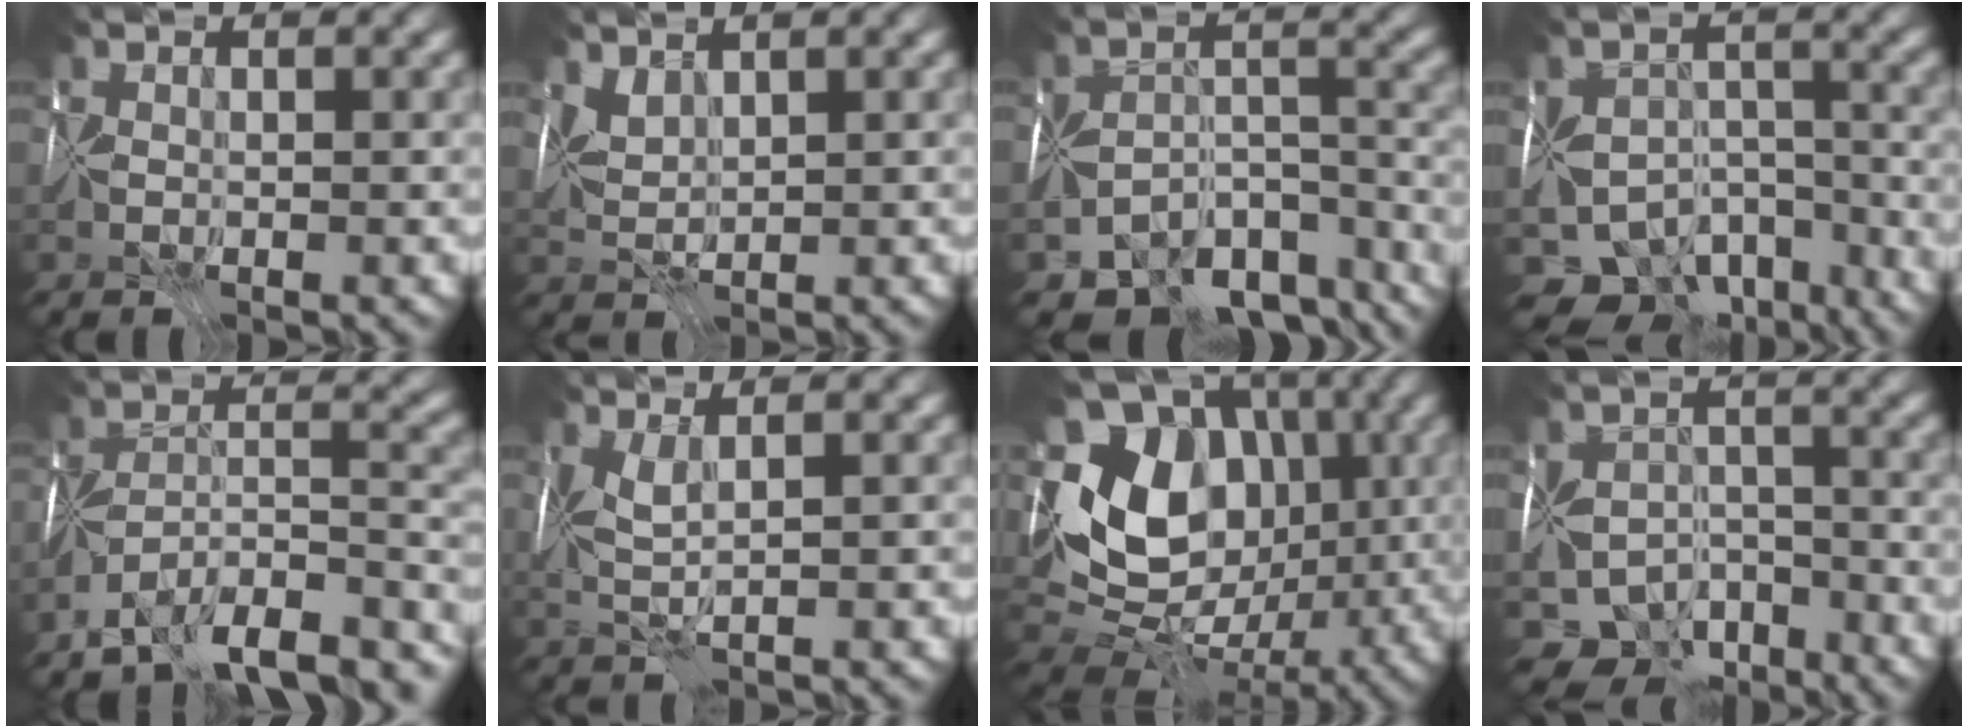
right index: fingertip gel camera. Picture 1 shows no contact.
{"total": 2.2, "force": [1.8, 0.9, 1.1], "torque": [-0.033, 0.007, 0.037]}
{"total": 9.8, "force": [-7.9, 4.8, 3.2], "torque": [-0.041, -0.003, -0.114]}
{"total": 9.9, "force": [-7.6, 5.4, 3.4], "torque": [-0.042, -0.007, -0.105]}
{"total": 11.1, "force": [-9.0, 3.7, 5.3], "torque": [-0.079, 0.013, -0.148]}
{"total": 2.1, "force": [0.9, 0.2, 1.9], "torque": [-0.044, 0.005, 0.015]}
{"total": 13.6, "force": [1.9, 10.9, 7.9], "torque": [-0.138, 0.015, 0.030]}
{"total": 7.5, "force": [-5.7, 4.3, 2.3], "torque": [-0.027, -0.011, -0.088]}